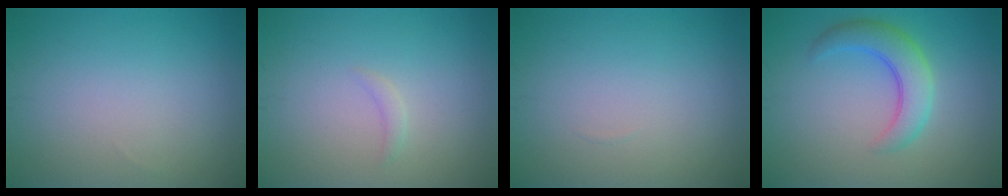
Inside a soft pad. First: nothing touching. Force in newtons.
{"total": 0.8, "press": 0.7, "slide": 0.2}
{"total": 0.0}
{"total": 4.2, "press": 4.2, "slide": 0.1}